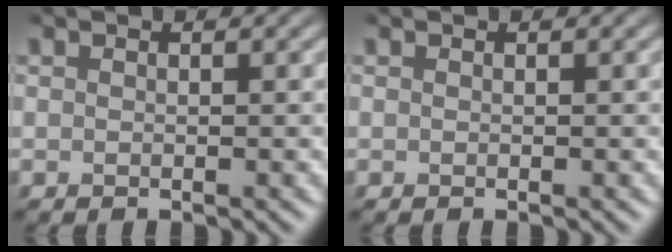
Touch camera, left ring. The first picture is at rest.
{"total": 0.0}